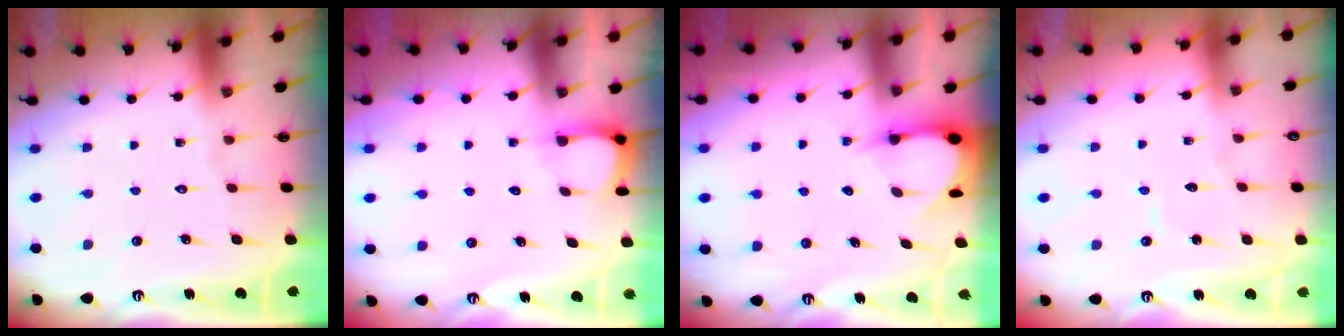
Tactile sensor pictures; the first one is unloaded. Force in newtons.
{"total": 3.2, "press": 3.1, "slide": 0.5}
{"total": 3.5, "press": 3.5, "slide": 0.4}
{"total": 3.8, "press": 3.8, "slide": 0.4}